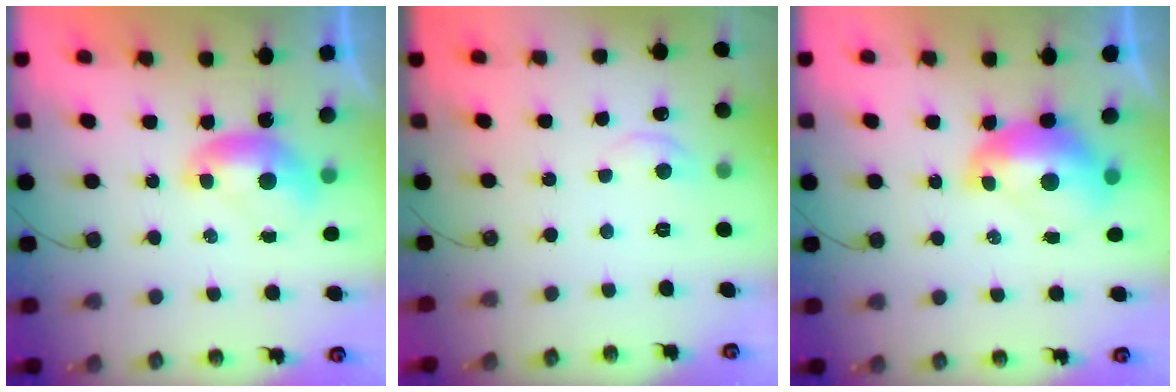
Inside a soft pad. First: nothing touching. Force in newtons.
{"total": 0.5, "press": 0.2, "slide": 0.5}
{"total": 2.8, "press": 2.7, "slide": 0.7}